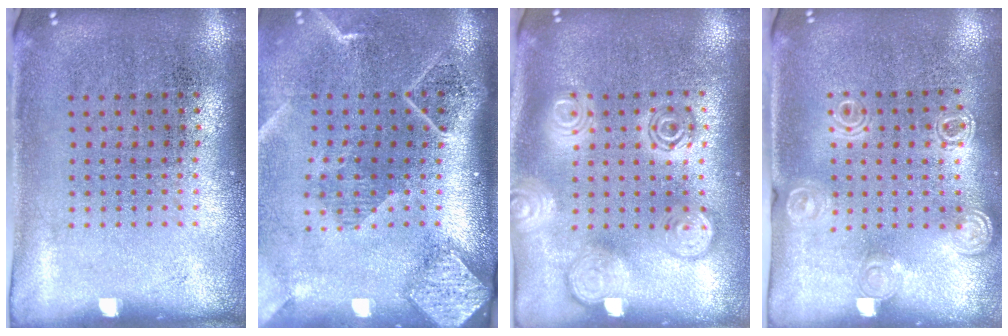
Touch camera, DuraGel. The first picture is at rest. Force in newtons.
{"total": 2.7, "press": 2.1, "slide": 1.7}
{"total": 2.8, "press": 2.8, "slide": 0.5}
{"total": 1.4, "press": 1.3, "slide": 0.2}